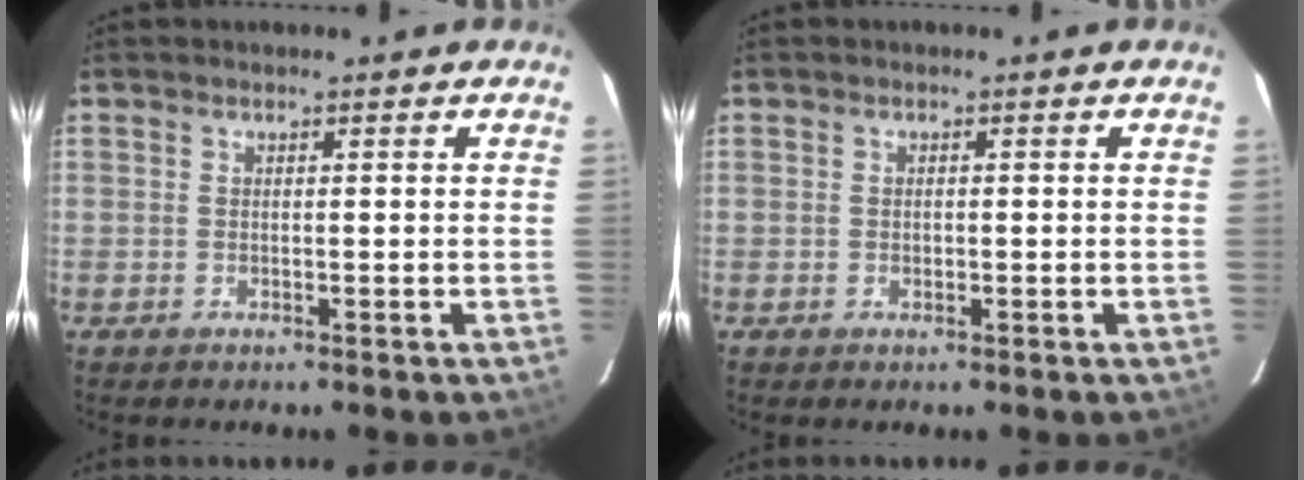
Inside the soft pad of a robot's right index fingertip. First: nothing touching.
{"total": 0.8, "force": [-0.2, 0.6, 0.5], "torque": [-0.007, 0.003, -0.003]}